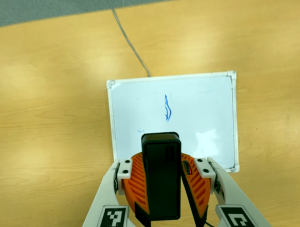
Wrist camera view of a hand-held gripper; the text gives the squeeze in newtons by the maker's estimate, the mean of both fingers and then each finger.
{"total": 9.0, "left": 9.6, "right": 8.5}